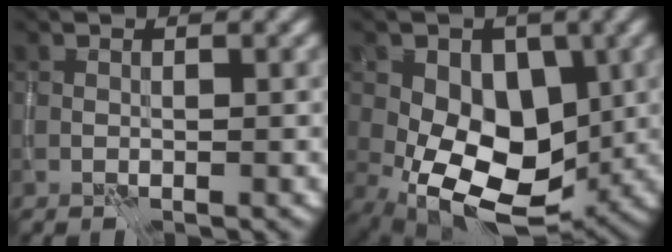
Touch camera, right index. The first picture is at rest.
{"total": 9.1, "force": [-0.7, 6.1, 6.8], "torque": [-0.107, -0.012, -0.018]}